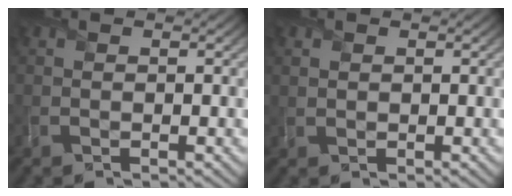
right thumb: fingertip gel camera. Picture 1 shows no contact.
{"total": 0.9, "force": [0.4, 0.7, 0.4], "torque": [-0.013, -0.003, 0.011]}